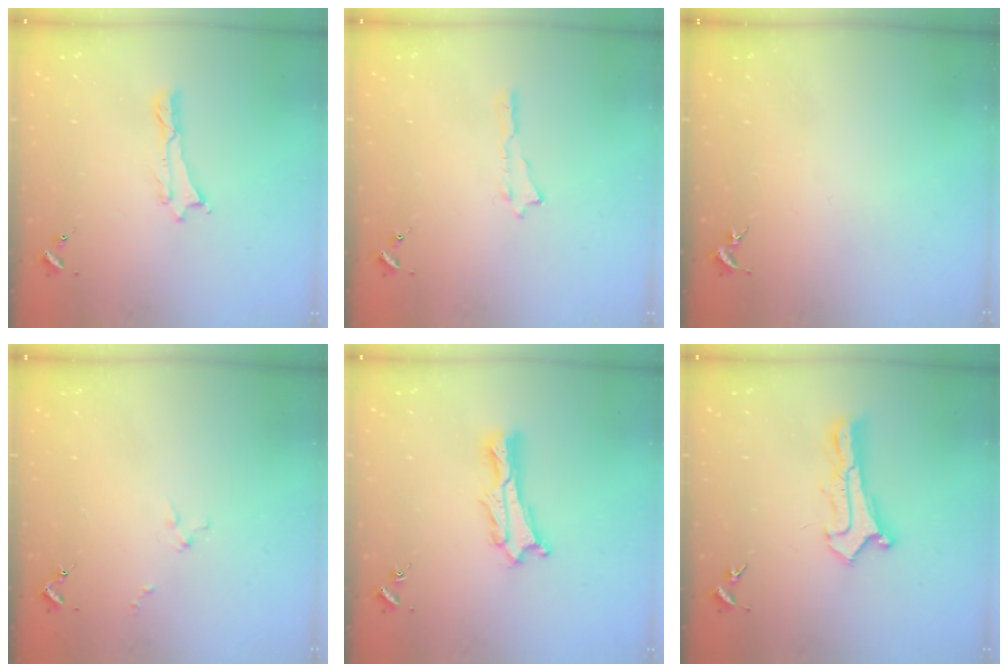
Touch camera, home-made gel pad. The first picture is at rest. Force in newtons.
{"total": 0.0}
{"total": 0.0}
{"total": 1.3, "press": 1.2, "slide": 0.1}
{"total": 1.5, "press": 1.4, "slide": 0.2}
{"total": 1.1, "press": 1.1, "slide": 0.1}